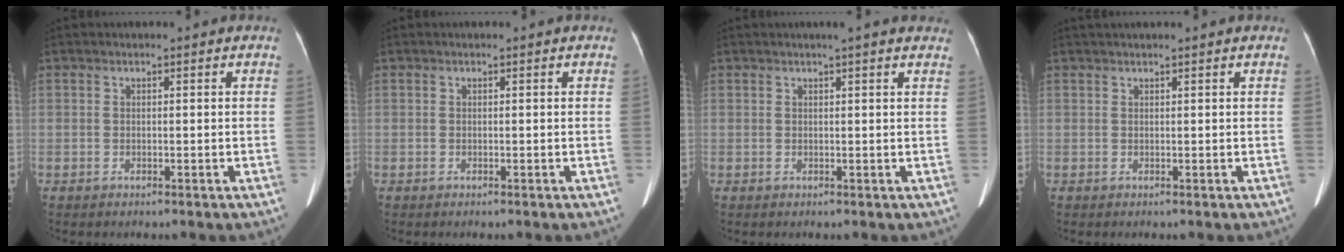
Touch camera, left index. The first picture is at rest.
{"total": 0.0}
{"total": 5.6, "force": [4.7, 0.5, 3.0], "torque": [-0.039, 0.017, 0.046]}
{"total": 2.8, "force": [2.4, -0.1, 1.4], "torque": [-0.013, 0.038, 0.039]}